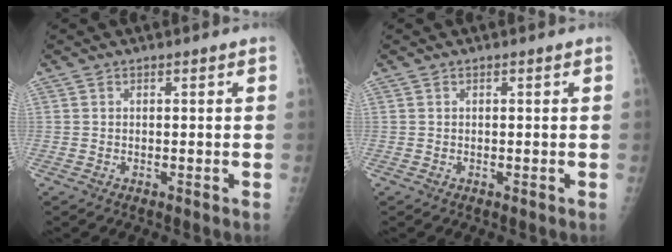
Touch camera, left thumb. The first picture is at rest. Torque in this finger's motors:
{"motor_torque": [-0.02, 0.02, -0.05, 0.04, 0.00]}